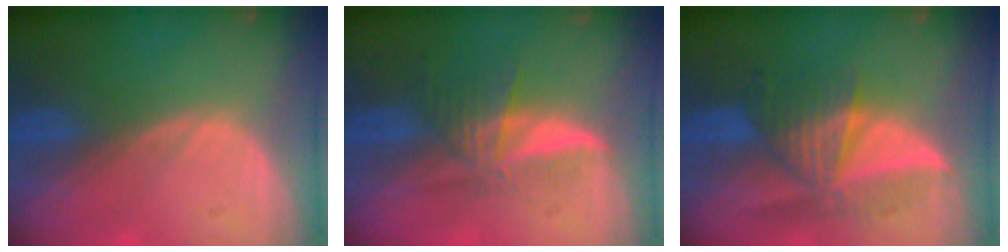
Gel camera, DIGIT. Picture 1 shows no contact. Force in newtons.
{"total": 5.9, "press": 5.4, "slide": 2.3}
{"total": 7.7, "press": 7.4, "slide": 2.0}